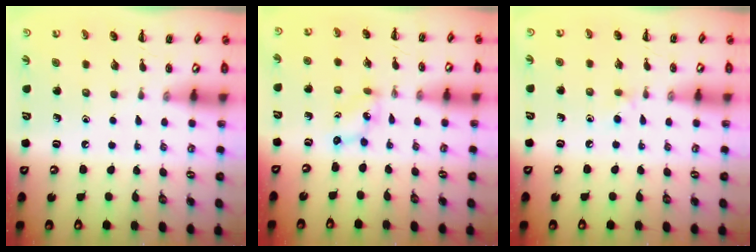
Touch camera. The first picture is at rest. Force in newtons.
{"total": 1.7, "press": 1.6, "slide": 0.6}
{"total": 3.7, "press": 3.4, "slide": 1.4}